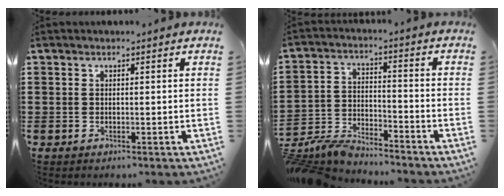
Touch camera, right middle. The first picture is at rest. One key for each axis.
{"total": 6.4, "fx": -6.3, "fy": 0.7, "fz": 1.0, "tx": -0.039, "ty": 0.000, "tz": -0.132}